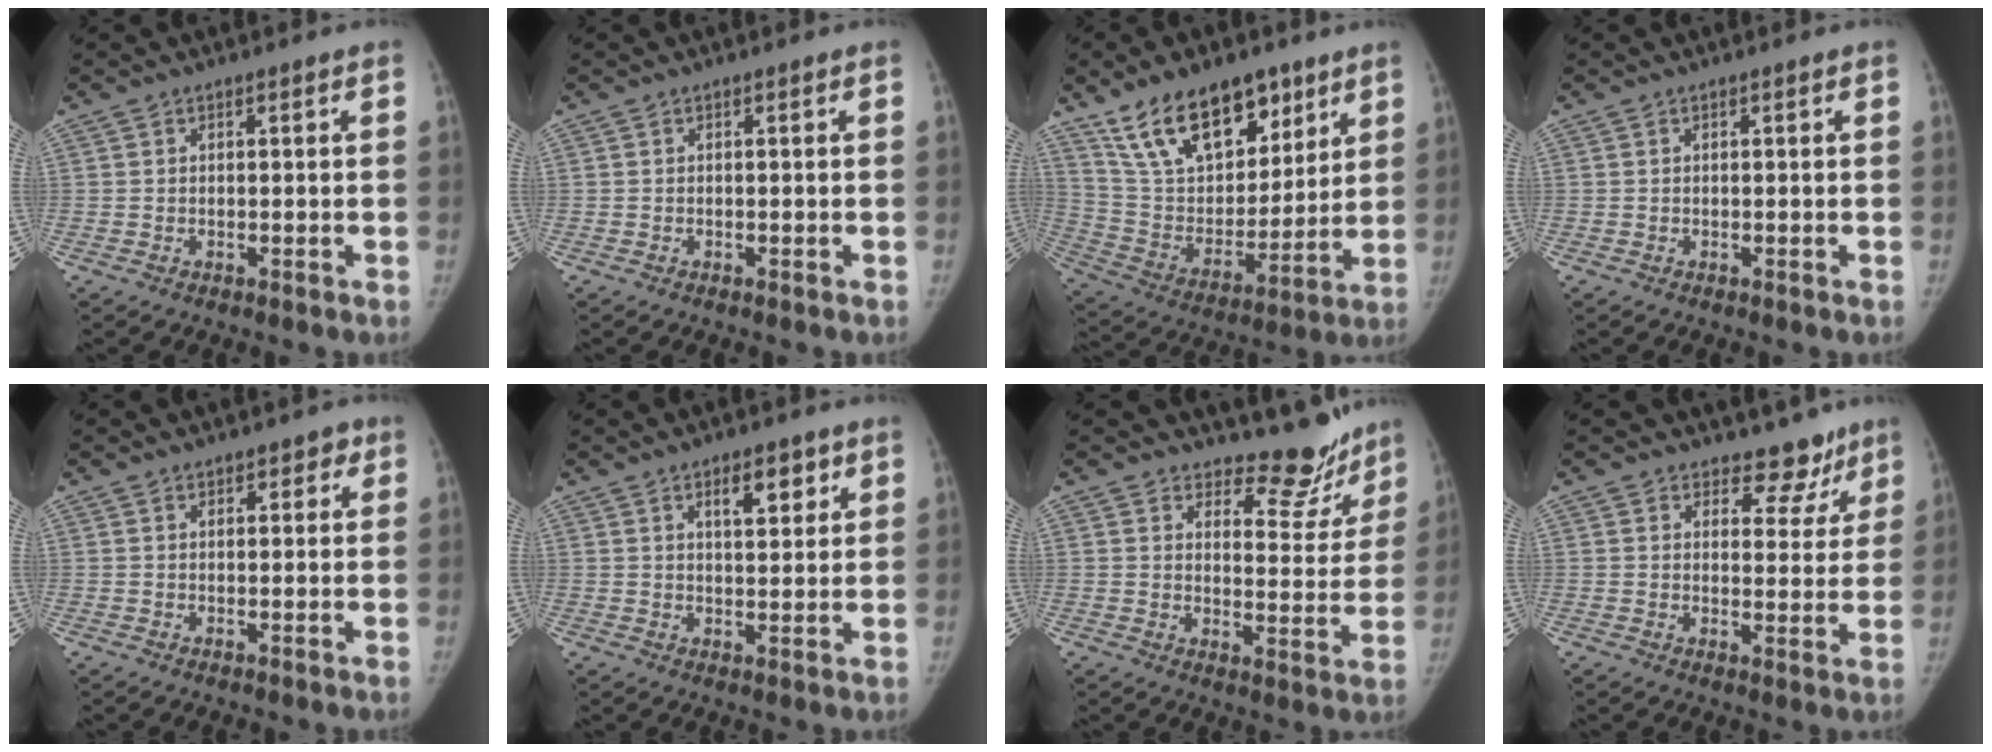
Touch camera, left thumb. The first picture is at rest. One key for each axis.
{"total": 0.0}
{"total": 21.3, "fx": 13.4, "fy": 11.5, "fz": 11.9, "tx": -0.157, "ty": -0.047, "tz": 0.247}
{"total": 0.0}
{"total": 2.5, "fx": 1.4, "fy": 1.7, "fz": 1.2, "tx": 0.009, "ty": -0.002, "tz": 0.015}
{"total": 5.9, "fx": 3.1, "fy": 2.6, "fz": 4.2, "tx": -0.043, "ty": -0.018, "tz": 0.048}
{"total": 10.5, "fx": 9.5, "fy": 4.3, "fz": 1.1, "tx": 0.035, "ty": -0.089, "tz": 0.115}
{"total": 7.2, "fx": 5.7, "fy": 4.3, "fz": 1.3, "tx": 0.026, "ty": -0.036, "tz": 0.066}